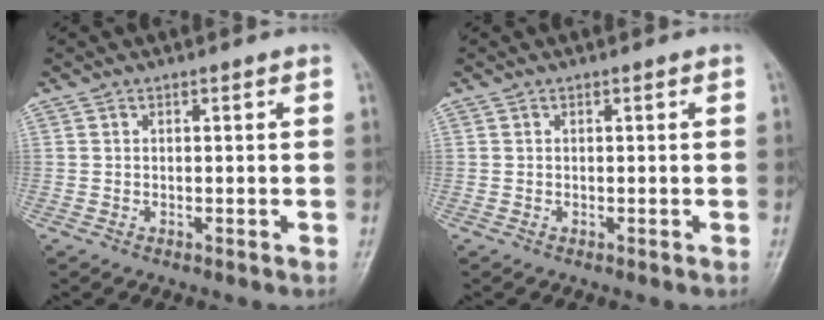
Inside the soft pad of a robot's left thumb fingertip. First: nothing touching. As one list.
[{"total": 0.0}]